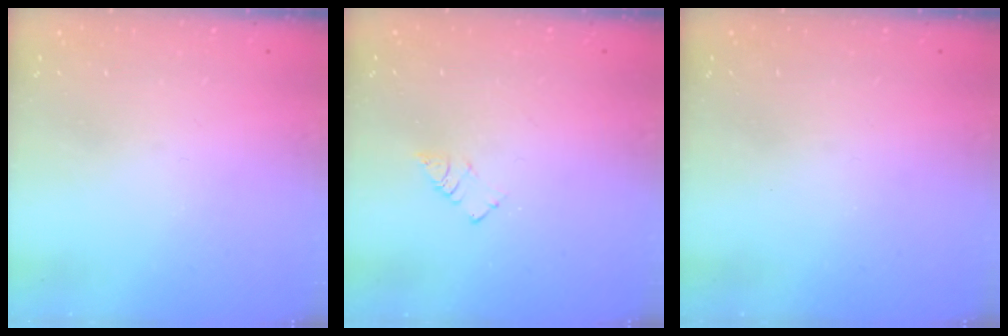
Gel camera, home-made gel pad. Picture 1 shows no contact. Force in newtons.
{"total": 3.3, "press": 3.3, "slide": 0.4}
{"total": 0.0}